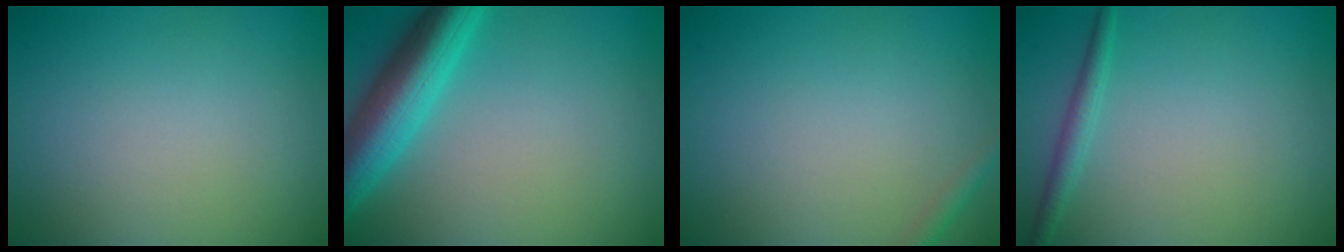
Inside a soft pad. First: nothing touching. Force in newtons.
{"total": 6.6, "press": 6.6, "slide": 0.3}
{"total": 1.2, "press": 1.2, "slide": 0.1}
{"total": 1.5, "press": 1.5, "slide": 0.1}